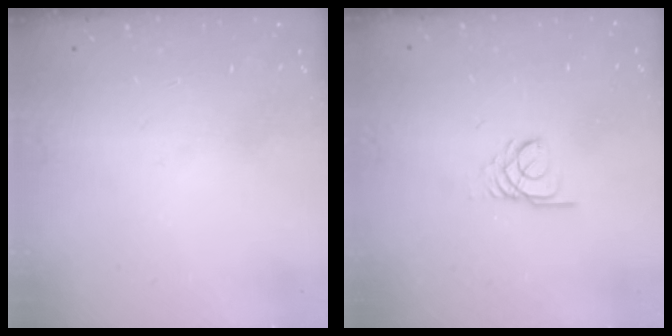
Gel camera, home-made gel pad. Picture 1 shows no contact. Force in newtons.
{"total": 2.5, "press": 2.5, "slide": 0.2}